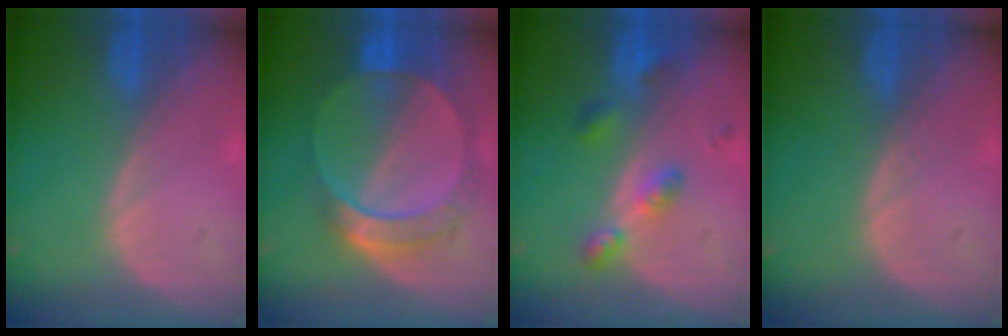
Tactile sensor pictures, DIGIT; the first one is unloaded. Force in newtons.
{"total": 8.9, "press": 7.9, "slide": 4.0}
{"total": 4.7, "press": 4.7, "slide": 0.2}
{"total": 0.6, "press": 0.6, "slide": 0.0}